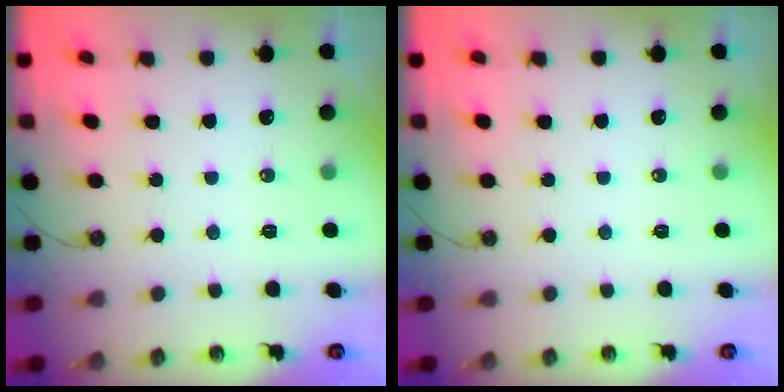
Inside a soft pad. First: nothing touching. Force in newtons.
{"total": 0.0}